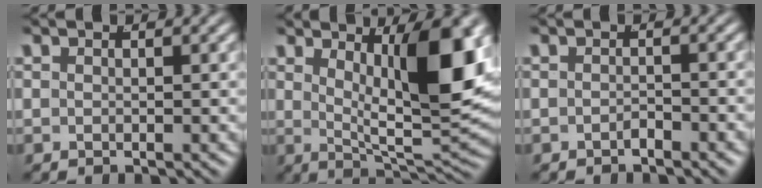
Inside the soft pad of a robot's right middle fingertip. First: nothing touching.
{"total": 9.6, "force": [2.3, 2.8, 8.9], "torque": [-0.131, -0.017, 0.049]}
{"total": 1.0, "force": [-1.0, -0.1, 0.1], "torque": [-0.001, -0.002, -0.017]}